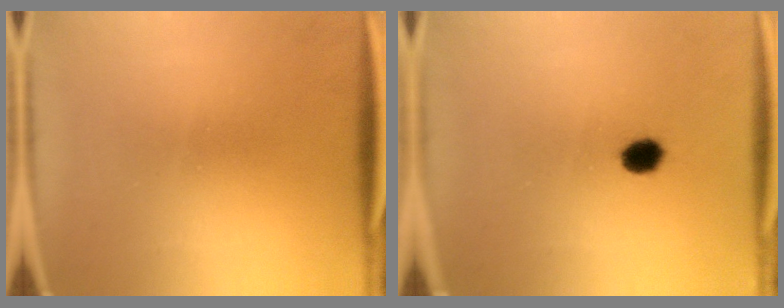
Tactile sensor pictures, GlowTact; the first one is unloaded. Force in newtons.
{"total": 4.1}